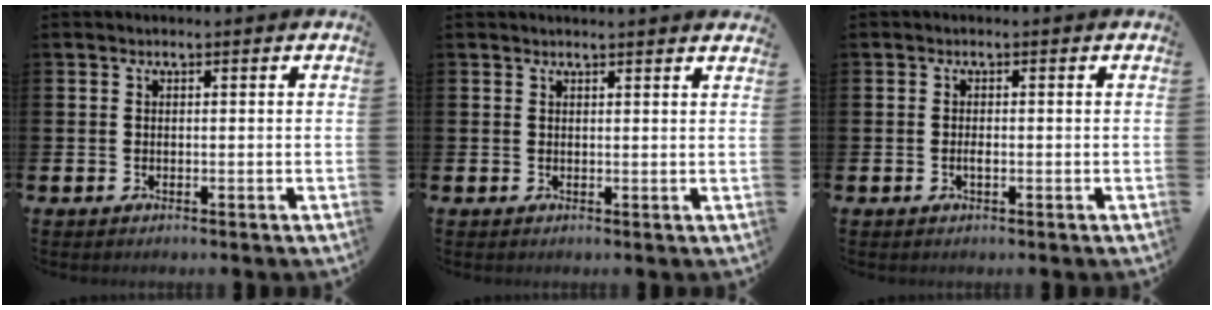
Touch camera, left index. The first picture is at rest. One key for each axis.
{"total": 1.0, "fx": 1.0, "fy": -0.2, "fz": 0.0, "tx": 0.002, "ty": -0.006, "tz": 0.019}
{"total": 0.9, "fx": -0.3, "fy": 0.3, "fz": 0.8, "tx": -0.022, "ty": 0.002, "tz": -0.005}